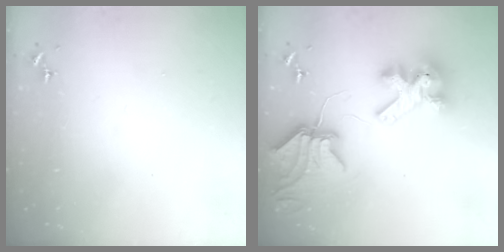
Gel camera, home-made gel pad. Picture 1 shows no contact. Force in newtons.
{"total": 12.1, "press": 12.0, "slide": 1.5}